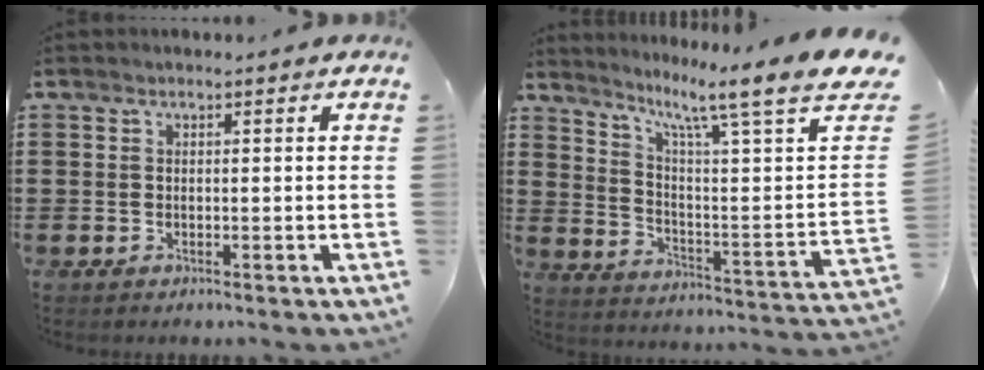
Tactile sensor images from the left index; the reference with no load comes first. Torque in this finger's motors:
{"motor_torque": [2.14, 0.00, 0.37, 0.06]}